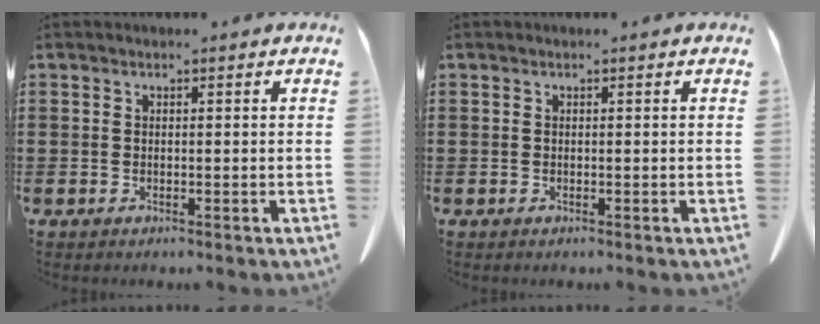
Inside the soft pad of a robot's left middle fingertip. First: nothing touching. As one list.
[{"total": 0.0}]